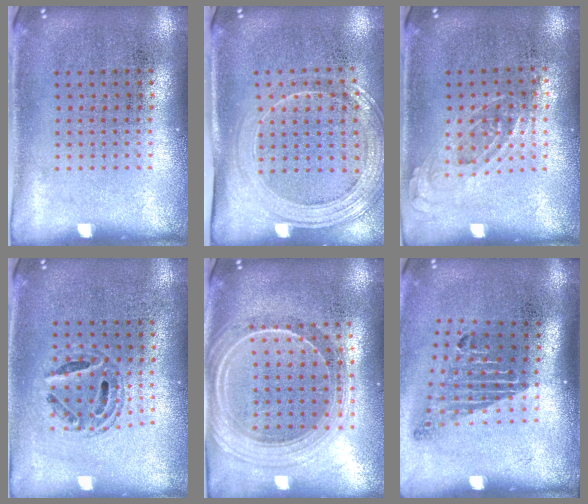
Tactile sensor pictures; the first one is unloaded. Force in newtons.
{"total": 1.9, "press": 1.7, "slide": 0.8}
{"total": 0.8, "press": 0.7, "slide": 0.4}
{"total": 0.7, "press": 0.7, "slide": 0.2}
{"total": 2.4, "press": 2.0, "slide": 1.3}
{"total": 1.8, "press": 1.3, "slide": 1.3}